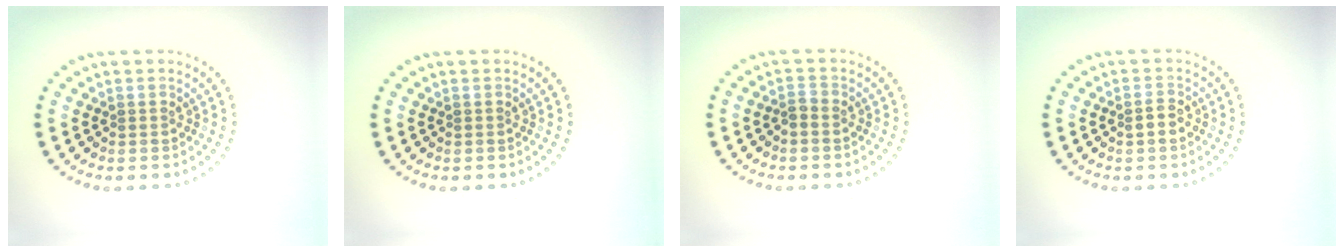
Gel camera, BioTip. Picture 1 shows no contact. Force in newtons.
{"total": 0.0}
{"total": 1.0, "press": 0.8, "slide": 0.6}
{"total": 1.3, "press": 1.3, "slide": 0.0}